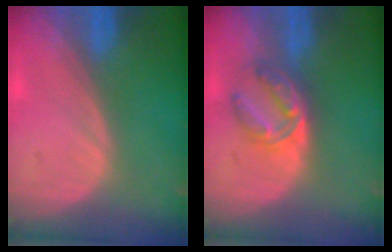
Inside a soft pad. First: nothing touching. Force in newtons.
{"total": 5.6, "press": 5.4, "slide": 1.4}